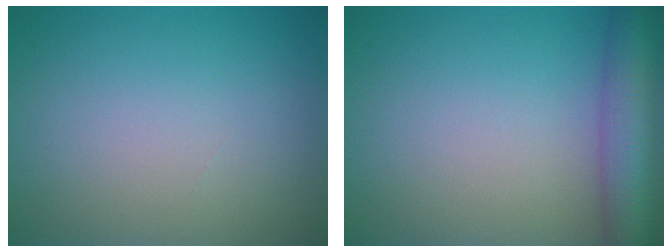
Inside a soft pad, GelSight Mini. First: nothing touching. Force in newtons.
{"total": 6.9, "press": 6.9, "slide": 0.4}